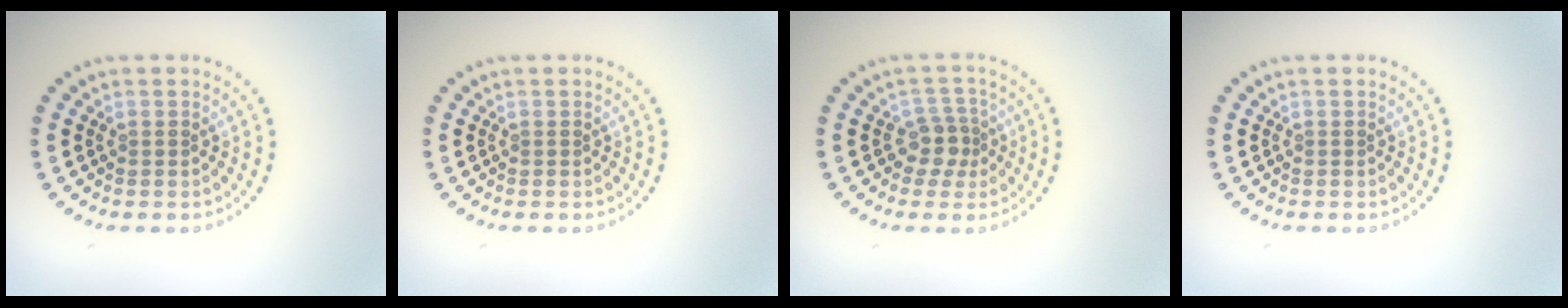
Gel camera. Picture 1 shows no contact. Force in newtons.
{"total": 0.0}
{"total": 2.5, "press": 1.9, "slide": 1.5}
{"total": 0.0}